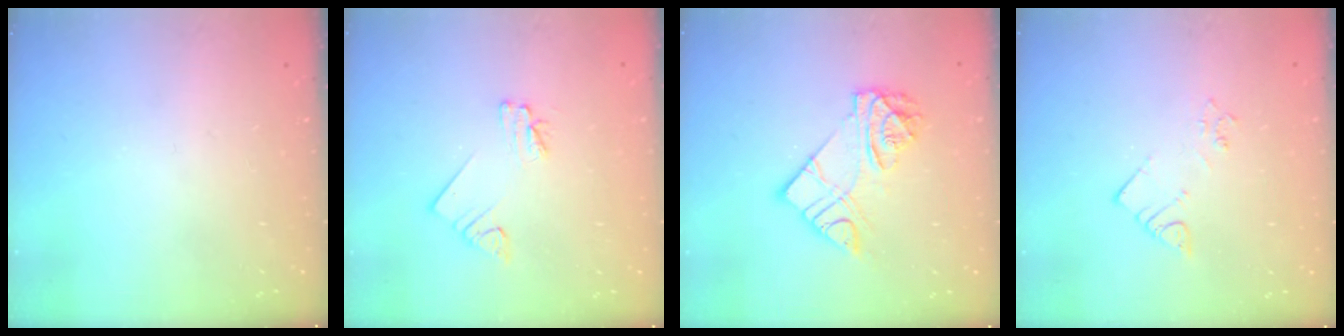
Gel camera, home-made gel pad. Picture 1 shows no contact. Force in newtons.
{"total": 3.2, "press": 3.2, "slide": 0.3}
{"total": 12.4, "press": 12.3, "slide": 1.3}
{"total": 3.7, "press": 3.7, "slide": 0.5}